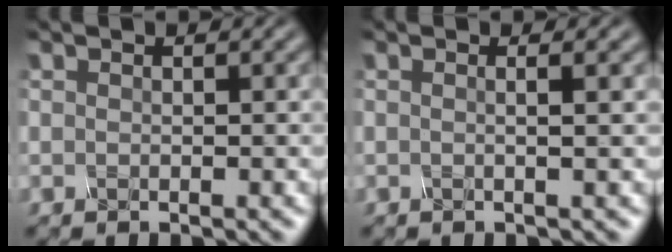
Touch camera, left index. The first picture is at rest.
{"total": 2.4, "force": [0.4, 1.1, 2.1], "torque": [-0.017, 0.006, -0.025]}